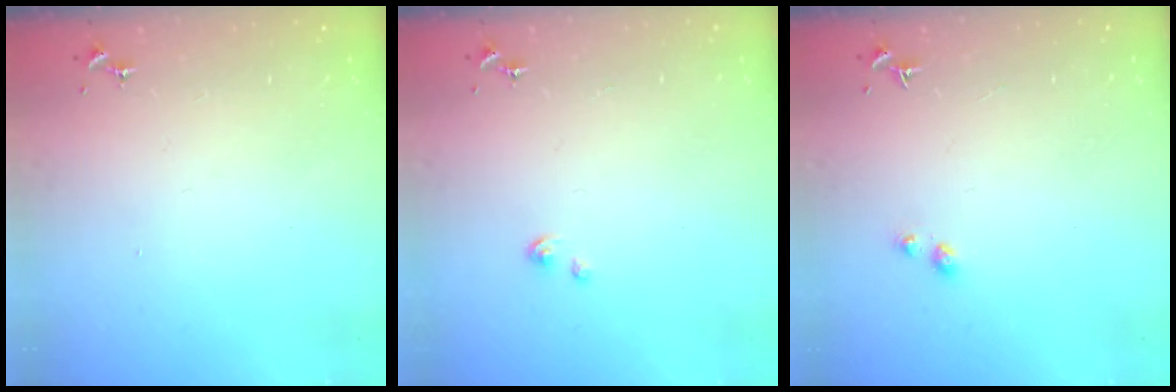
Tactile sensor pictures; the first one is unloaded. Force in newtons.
{"total": 1.1, "press": 1.1, "slide": 0.1}
{"total": 2.9, "press": 2.8, "slide": 0.4}